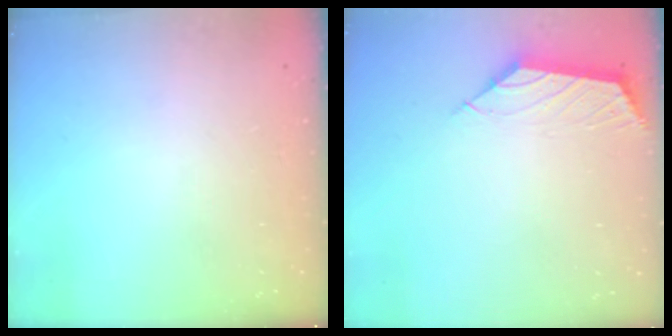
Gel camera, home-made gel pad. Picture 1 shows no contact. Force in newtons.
{"total": 2.6, "press": 2.5, "slide": 0.7}